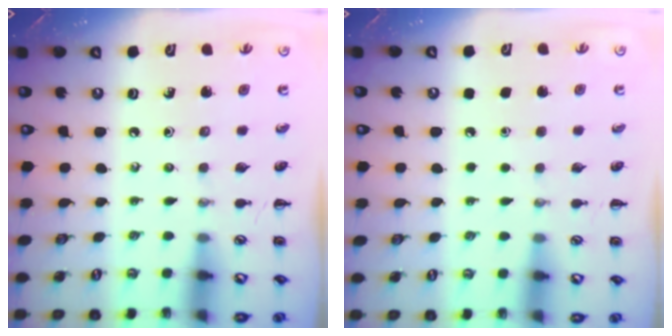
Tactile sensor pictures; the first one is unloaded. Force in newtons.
{"total": 1.8, "press": 1.8, "slide": 0.1}